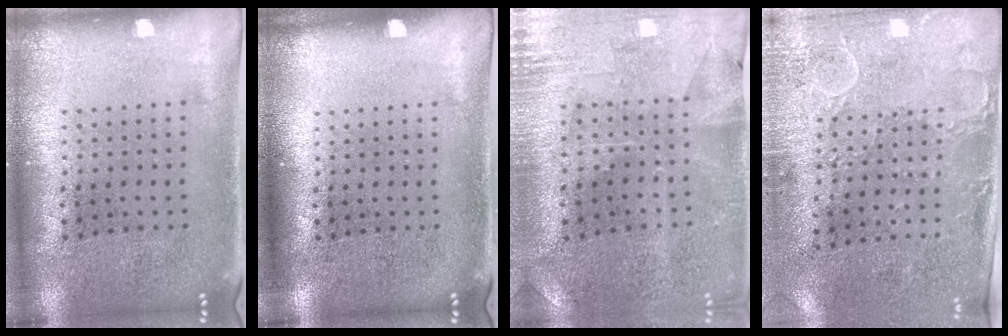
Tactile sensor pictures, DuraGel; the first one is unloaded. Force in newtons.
{"total": 0.0}
{"total": 0.5, "press": 0.5, "slide": 0.3}
{"total": 3.0, "press": 2.4, "slide": 1.8}